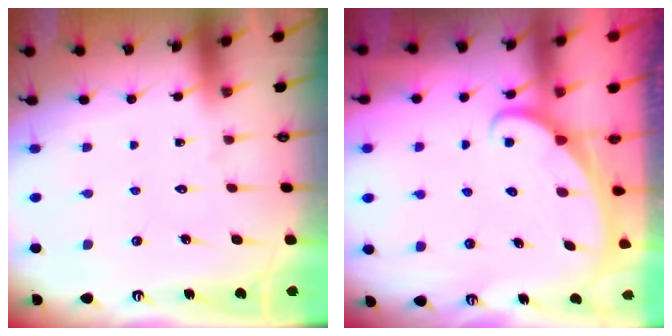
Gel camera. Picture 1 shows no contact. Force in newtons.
{"total": 2.1, "press": 2.1, "slide": 0.2}